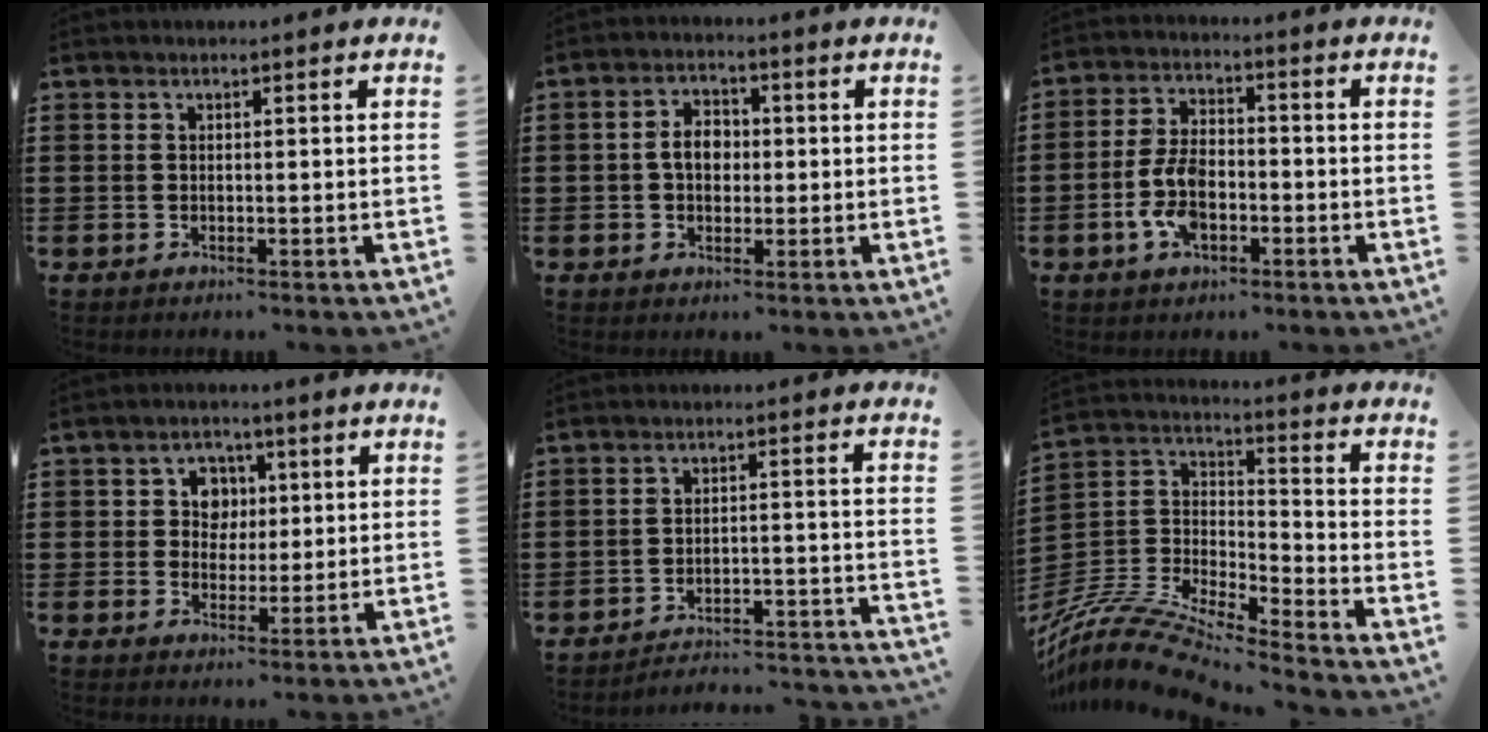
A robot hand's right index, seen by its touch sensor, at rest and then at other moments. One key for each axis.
{"total": 4.2, "fx": -0.1, "fy": 2.9, "fz": 3.0, "tx": -0.063, "ty": 0.012, "tz": -0.005}
{"total": 7.3, "fx": -2.4, "fy": 3.9, "fz": 5.7, "tx": -0.140, "ty": -0.003, "tz": -0.050}
{"total": 3.6, "fx": 0.6, "fy": 3.5, "fz": 0.2, "tx": -0.003, "ty": 0.007, "tz": 0.004}
{"total": 3.4, "fx": -3.2, "fy": 0.2, "fz": 1.1, "tx": -0.028, "ty": -0.009, "tz": -0.071}
{"total": 11.1, "fx": -10.3, "fy": 1.3, "fz": 4.0, "tx": -0.099, "ty": 0.010, "tz": -0.214}